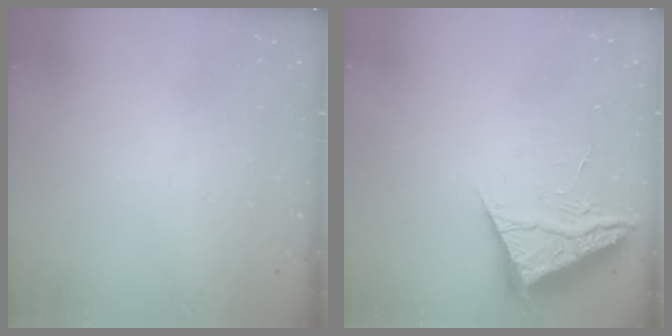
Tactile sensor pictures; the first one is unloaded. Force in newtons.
{"total": 6.3, "press": 6.3, "slide": 0.9}